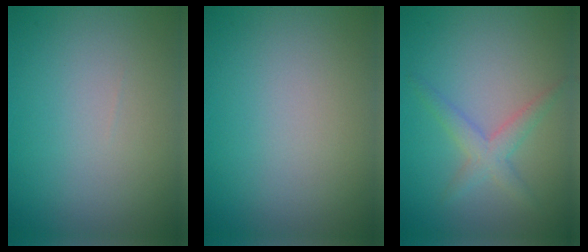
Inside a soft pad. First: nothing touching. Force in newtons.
{"total": 0.0}
{"total": 2.3, "press": 2.3, "slide": 0.1}